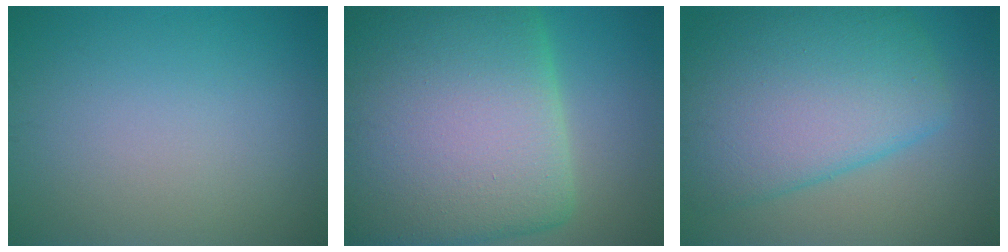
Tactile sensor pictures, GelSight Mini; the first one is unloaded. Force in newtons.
{"total": 20.5, "press": 20.5, "slide": 0.6}
{"total": 10.2, "press": 10.2, "slide": 0.4}